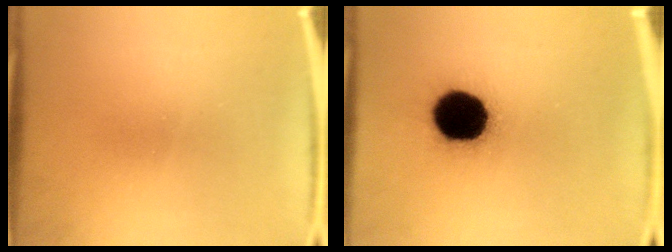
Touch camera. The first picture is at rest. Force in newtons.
{"total": 19.8}